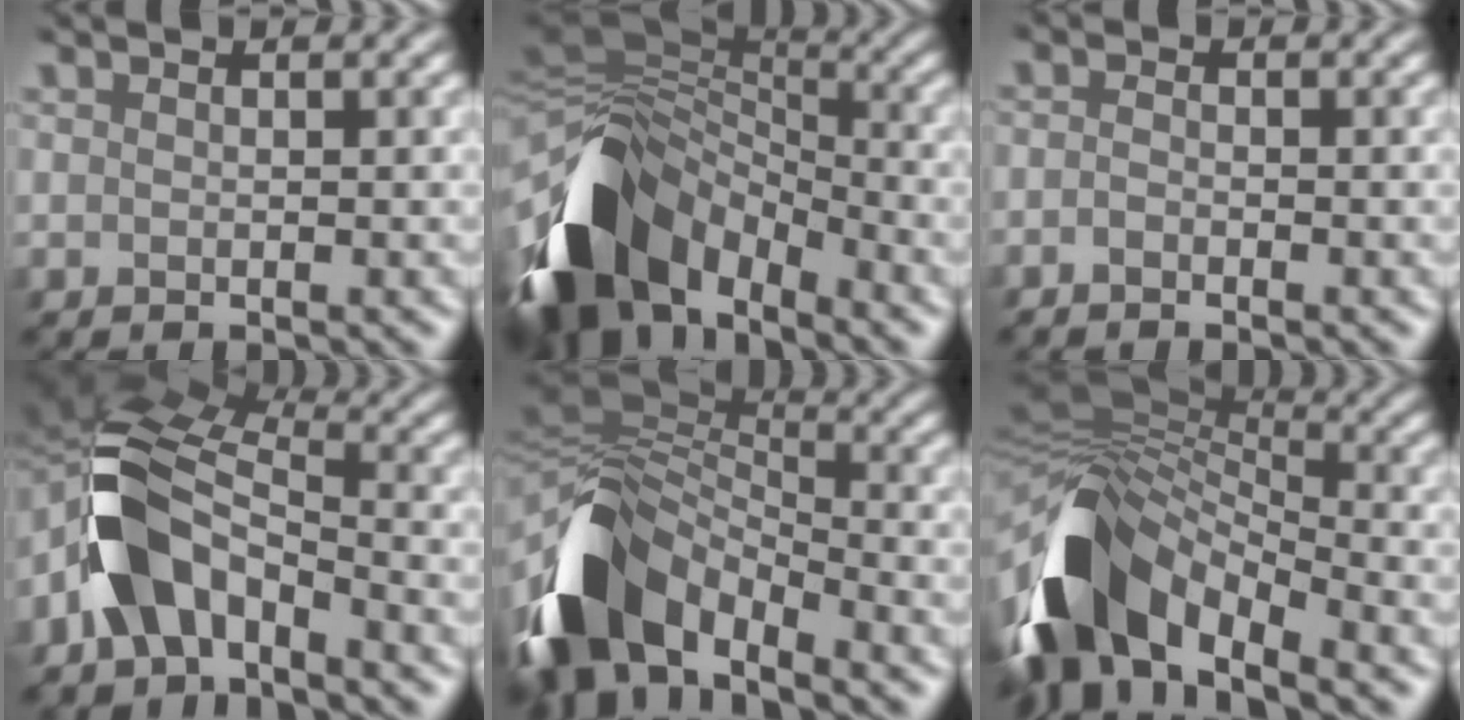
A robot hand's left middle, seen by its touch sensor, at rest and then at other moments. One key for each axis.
{"total": 11.4, "fx": -6.1, "fy": 6.8, "fz": 6.9, "tx": -0.136, "ty": -0.001, "tz": -0.122}
{"total": 0.7, "fx": -0.7, "fy": 0.1, "fz": 0.0, "tx": -0.007, "ty": -0.001, "tz": -0.019}
{"total": 6.1, "fx": -3.1, "fy": 3.5, "fz": 4.0, "tx": -0.076, "ty": 0.008, "tz": -0.073}
{"total": 9.1, "fx": -4.9, "fy": 5.2, "fz": 5.7, "tx": -0.115, "ty": 0.002, "tz": -0.100}
{"total": 10.1, "fx": -5.2, "fy": 5.8, "fz": 6.5, "tx": -0.128, "ty": 0.006, "tz": -0.110}